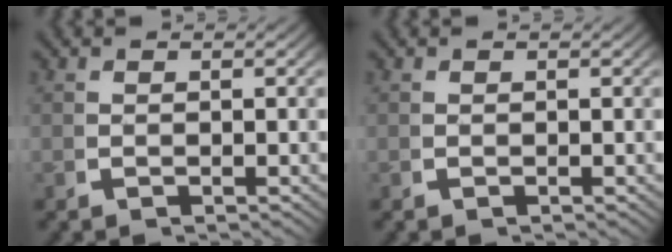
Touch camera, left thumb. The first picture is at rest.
{"total": 0.0}